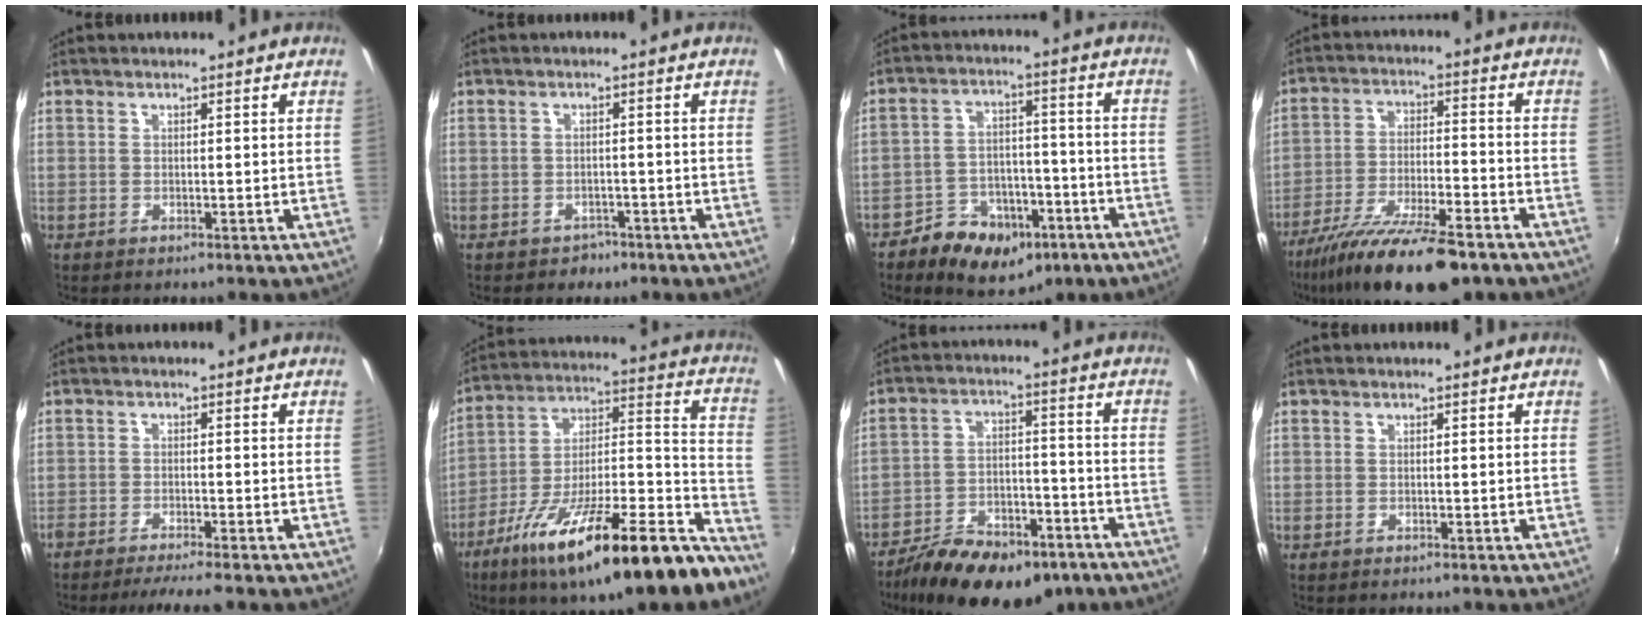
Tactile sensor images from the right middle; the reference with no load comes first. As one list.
[{"total": 3.0, "force": [-1.9, 2.3, 0.4], "torque": [-0.015, 0.000, -0.026]}, {"total": 13.7, "force": [-7.9, 8.8, 6.8], "torque": [-0.140, 0.018, -0.104]}, {"total": 18.3, "force": [-13.7, 4.4, 11.3], "torque": [-0.219, -0.041, -0.230]}, {"total": 5.2, "force": [-4.6, -0.3, 2.5], "torque": [-0.061, -0.007, -0.075]}, {"total": 27.5, "force": [-17.8, 5.4, 20.2], "torque": [-0.303, -0.024, -0.284]}, {"total": 19.6, "force": [-13.9, 8.5, 10.9], "torque": [-0.205, -0.020, -0.208]}, {"total": 0.0}]